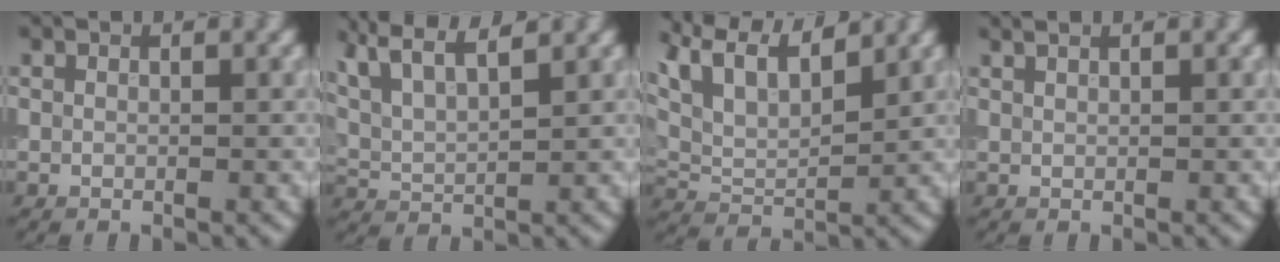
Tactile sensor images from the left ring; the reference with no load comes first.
{"total": 8.0, "force": [5.8, 2.5, 4.9], "torque": [-0.110, 0.034, 0.073]}
{"total": 9.3, "force": [6.2, 3.8, 5.8], "torque": [-0.121, 0.032, 0.093]}
{"total": 0.9, "force": [0.7, 0.2, 0.5], "torque": [-0.010, 0.001, 0.009]}